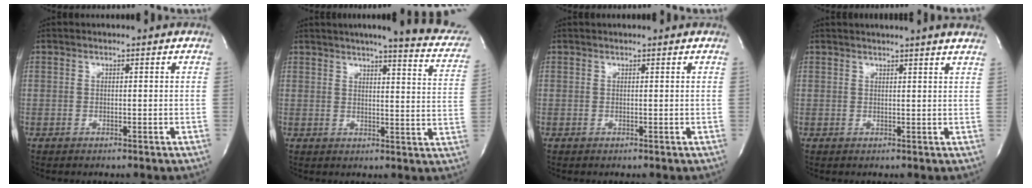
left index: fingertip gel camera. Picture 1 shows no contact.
{"total": 15.0, "force": [12.4, 1.5, 8.3], "torque": [-0.098, -0.026, 0.128]}
{"total": 1.8, "force": [1.7, 0.0, 0.5], "torque": [-0.013, 0.017, 0.022]}
{"total": 9.3, "force": [8.5, -0.6, 3.7], "torque": [-0.054, 0.007, 0.085]}